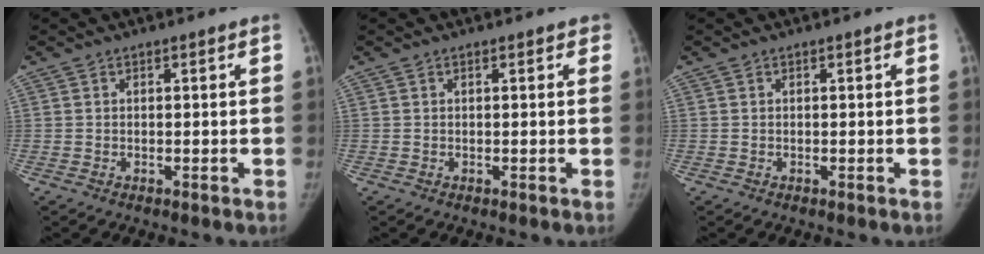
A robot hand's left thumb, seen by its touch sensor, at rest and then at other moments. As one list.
[{"total": 0.9, "force": [0.5, 0.4, 0.6], "torque": [0.002, 0.001, 0.000]}, {"total": 0.0}]